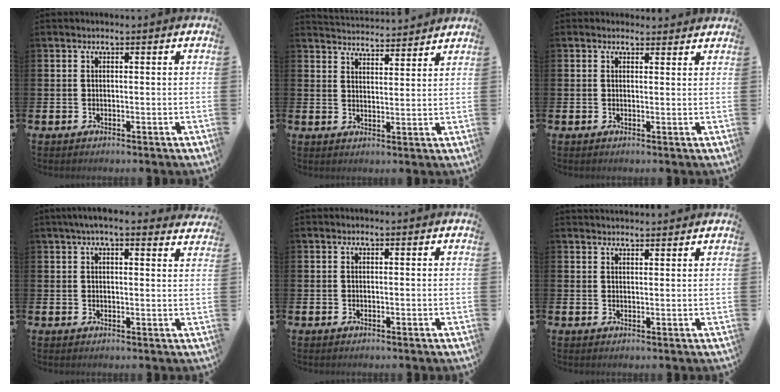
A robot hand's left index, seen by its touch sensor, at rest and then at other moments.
{"total": 4.2, "force": [4.2, 0.1, -0.4], "torque": [0.003, -0.033, 0.074]}
{"total": 1.2, "force": [1.1, 0.5, 0.0], "torque": [0.012, 0.000, 0.017]}
{"total": 3.7, "force": [3.3, 0.6, 1.7], "torque": [-0.032, -0.008, 0.058]}
{"total": 0.0}
{"total": 2.1, "force": [2.1, 0.3, 0.0], "torque": [0.011, -0.012, 0.036]}